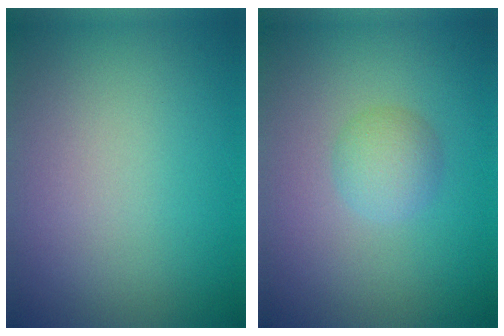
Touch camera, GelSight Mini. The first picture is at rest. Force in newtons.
{"total": 2.1, "press": 2.1, "slide": 0.1}